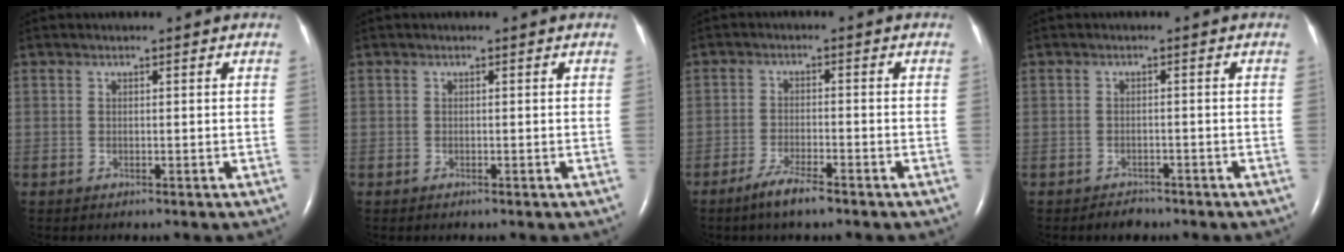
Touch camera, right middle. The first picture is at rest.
{"total": 0.0}
{"total": 4.6, "force": [-3.4, 0.4, 3.0], "torque": [-0.068, -0.008, -0.063]}
{"total": 2.1, "force": [-1.7, 1.0, 0.4], "torque": [-0.014, 0.000, -0.023]}